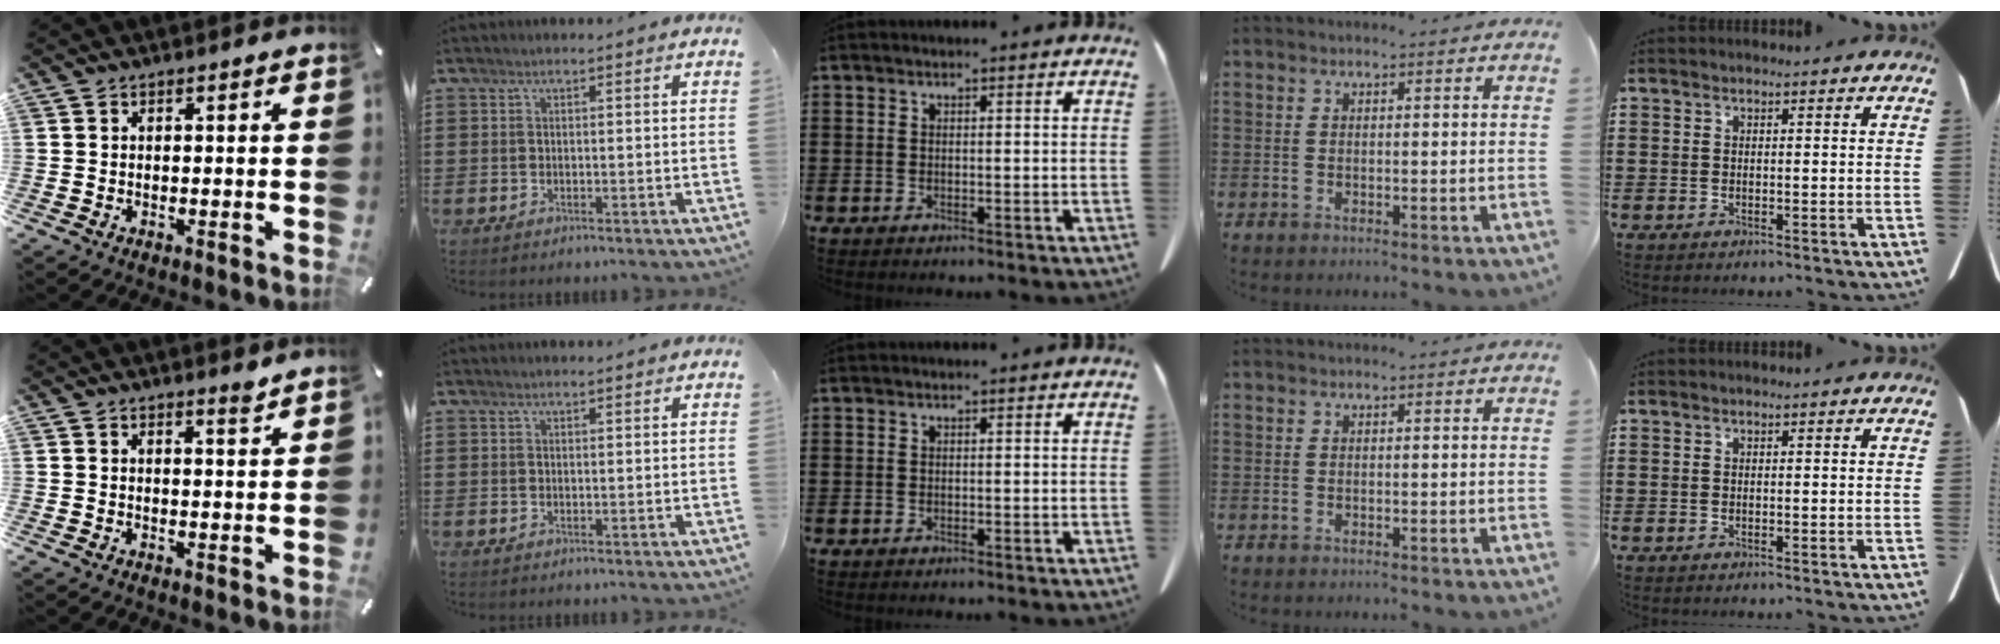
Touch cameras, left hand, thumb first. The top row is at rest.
{"thumb": {"total": 2.2, "force": [2.1, 0.2, 0.5], "torque": [0.003, -0.018, 0.035]}}